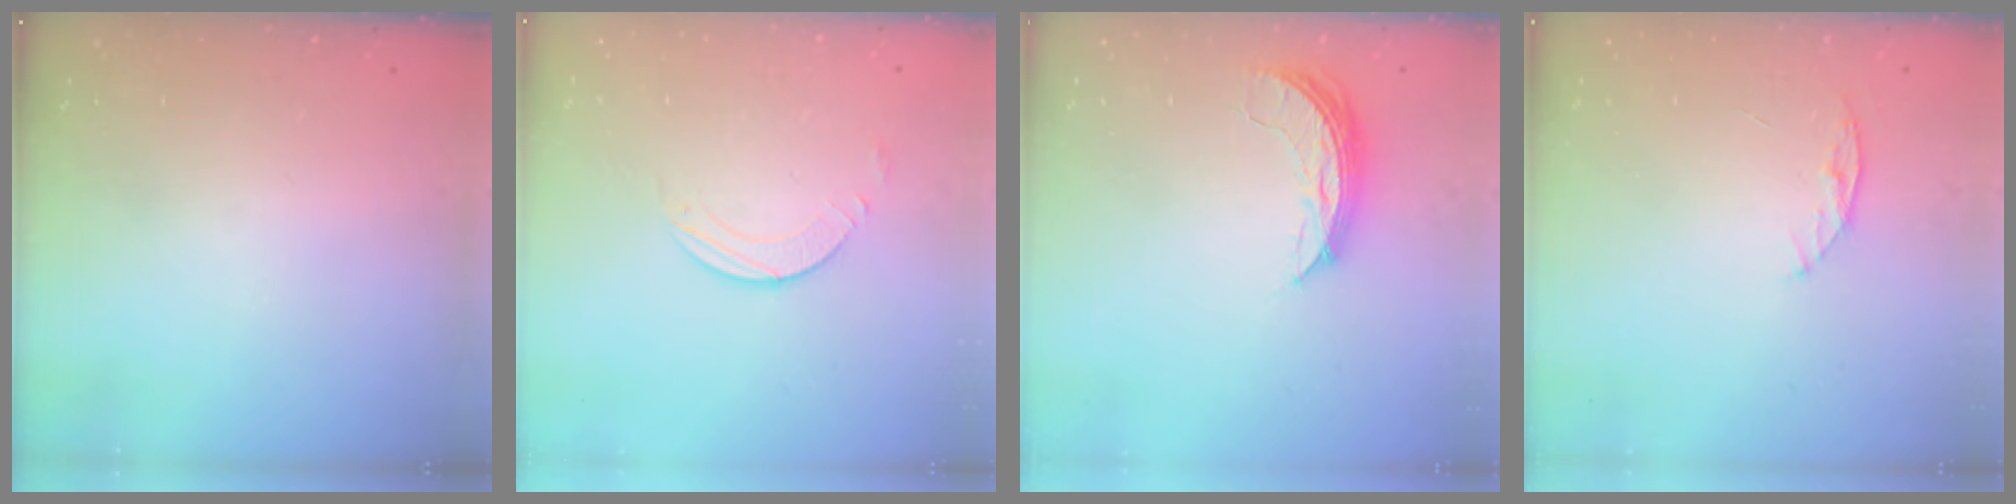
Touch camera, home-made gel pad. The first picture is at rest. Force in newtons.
{"total": 2.8, "press": 2.8, "slide": 0.2}
{"total": 8.2, "press": 8.2, "slide": 0.1}
{"total": 5.1, "press": 5.1, "slide": 0.5}